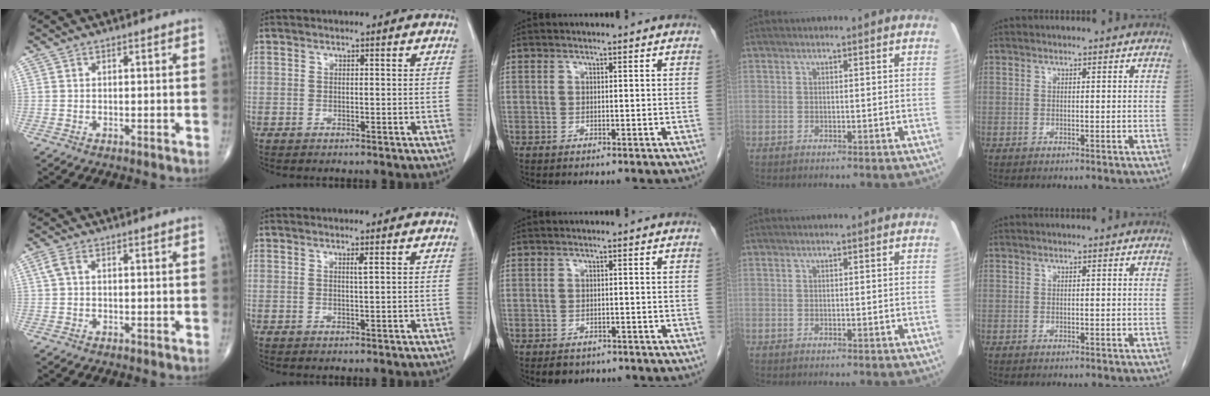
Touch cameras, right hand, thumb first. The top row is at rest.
{"thumb": {"total": 2.1, "force": [0.5, 1.0, 1.8], "torque": [-0.047, 0.012, 0.011]}, "index": {"total": 0.7, "force": [0.3, -0.2, 0.6], "torque": [-0.018, -0.004, 0.010]}, "middle": {"total": 2.7, "force": [-2.0, 1.7, 0.7], "torque": [-0.010, 0.001, -0.021]}}